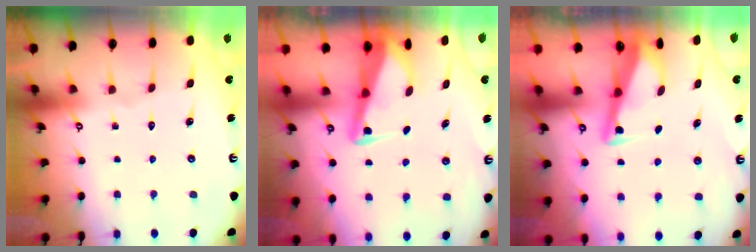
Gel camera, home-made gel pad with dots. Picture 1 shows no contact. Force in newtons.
{"total": 2.9, "press": 2.9, "slide": 0.3}
{"total": 3.5, "press": 3.5, "slide": 0.4}